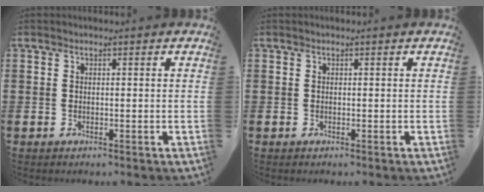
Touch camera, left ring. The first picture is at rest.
{"total": 0.0}